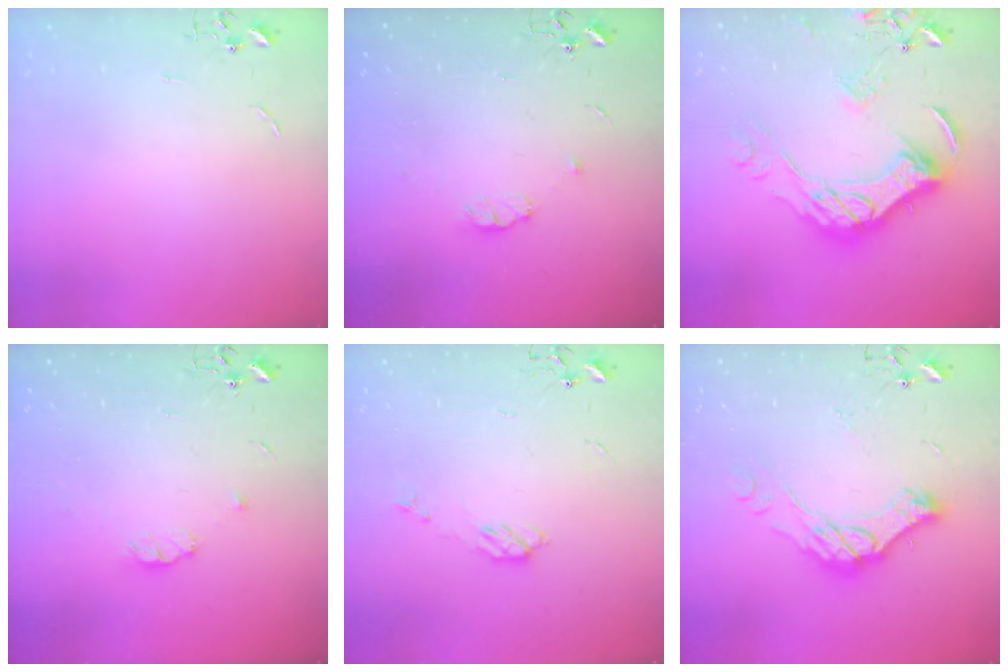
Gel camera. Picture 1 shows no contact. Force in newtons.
{"total": 5.3, "press": 5.1, "slide": 1.3}
{"total": 22.1, "press": 22.0, "slide": 2.0}
{"total": 5.3, "press": 5.1, "slide": 1.3}
{"total": 5.5, "press": 5.4, "slide": 0.4}
{"total": 15.6, "press": 15.5, "slide": 1.4}